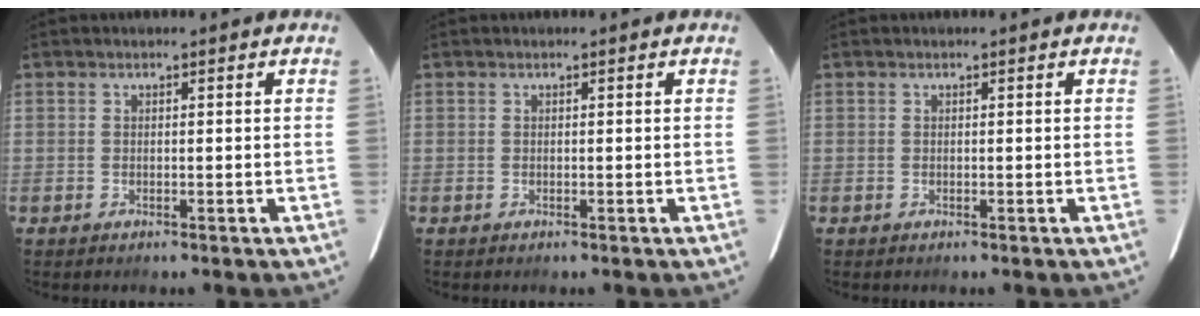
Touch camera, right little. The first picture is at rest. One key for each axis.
{"total": 0.0}
{"total": 0.0}